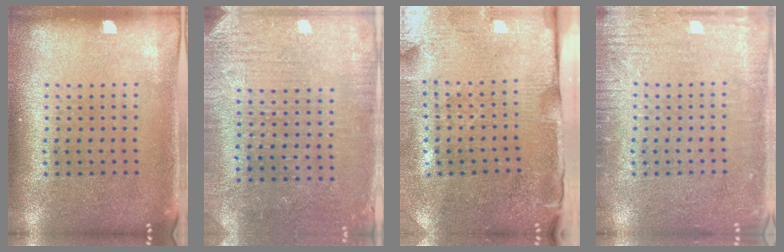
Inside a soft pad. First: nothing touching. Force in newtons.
{"total": 3.0, "press": 2.8, "slide": 0.8}
{"total": 4.6, "press": 3.7, "slide": 2.7}
{"total": 2.8, "press": 2.8, "slide": 0.4}